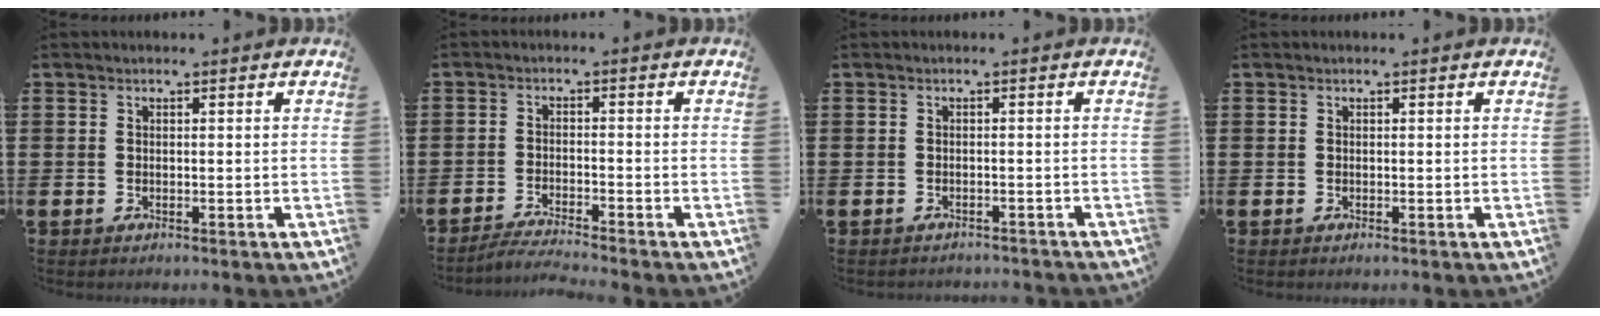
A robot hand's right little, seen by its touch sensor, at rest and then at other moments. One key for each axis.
{"total": 2.4, "fx": -2.3, "fy": -0.3, "fz": 0.7, "tx": -0.011, "ty": 0.003, "tz": -0.046}
{"total": 0.8, "fx": -0.8, "fy": 0.0, "fz": 0.0, "tx": -0.002, "ty": 0.000, "tz": -0.016}
{"total": 0.0}